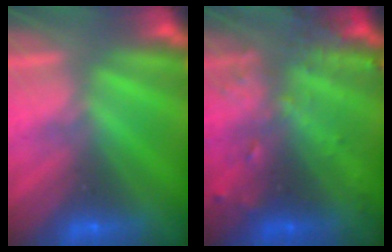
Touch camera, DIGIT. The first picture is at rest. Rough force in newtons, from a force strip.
{"total": 8.8}